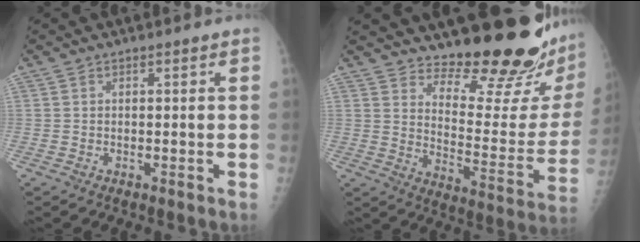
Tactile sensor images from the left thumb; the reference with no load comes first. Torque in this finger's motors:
{"motor_torque": [0.52, 0.24, -0.15, -0.63, 0.13]}